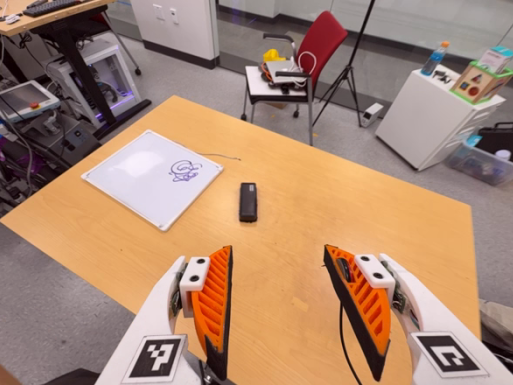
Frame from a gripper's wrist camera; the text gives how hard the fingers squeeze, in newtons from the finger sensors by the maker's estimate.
{"total": 0.0}